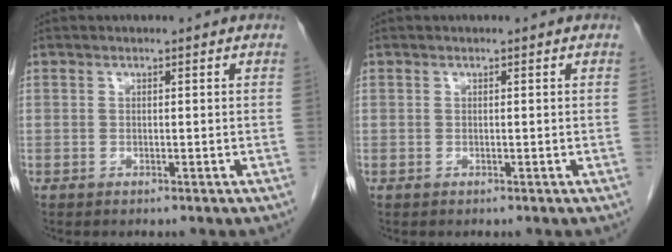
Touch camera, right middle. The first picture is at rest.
{"total": 0.0}